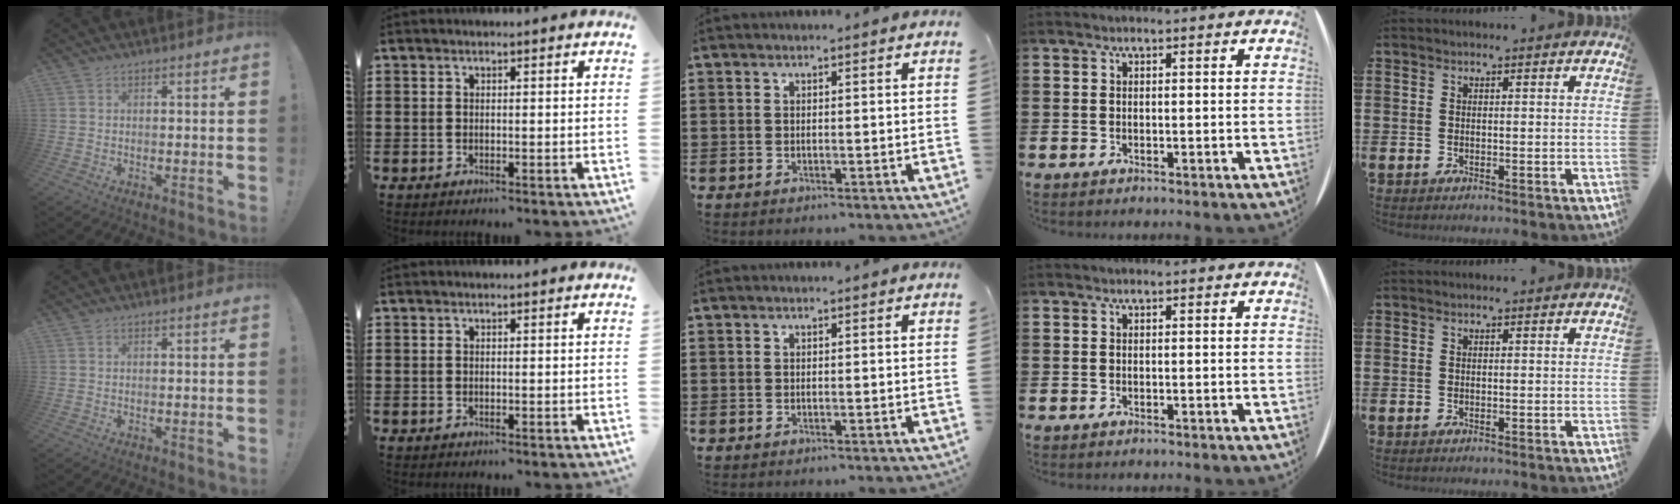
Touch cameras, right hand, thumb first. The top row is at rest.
{}